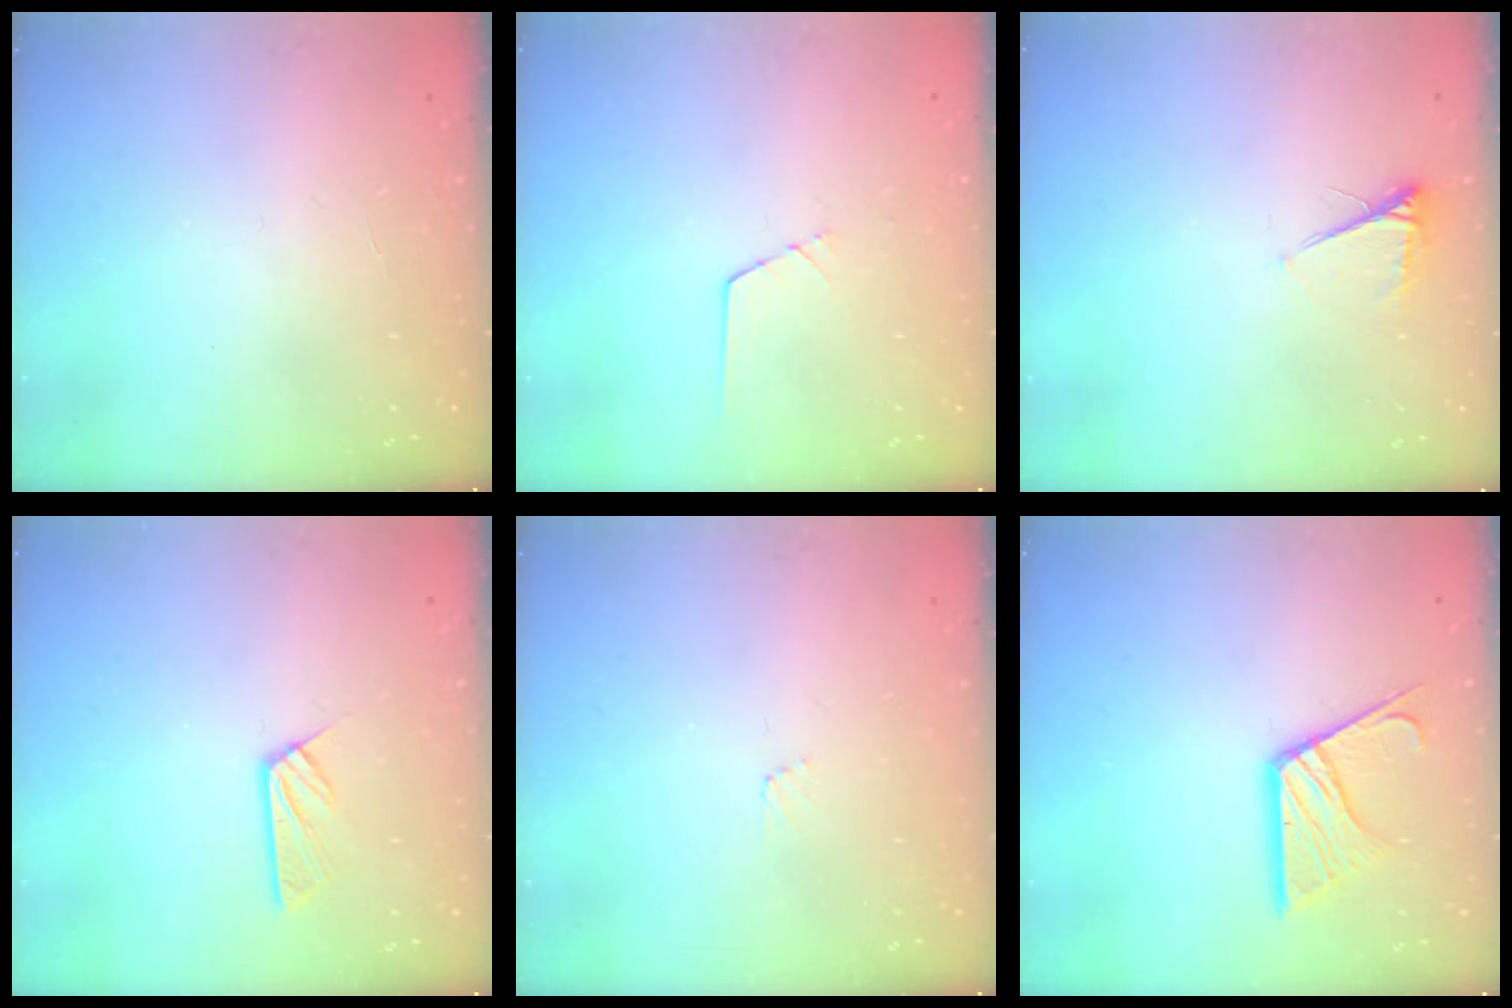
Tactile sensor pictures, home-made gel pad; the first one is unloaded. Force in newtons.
{"total": 1.6, "press": 1.6, "slide": 0.0}
{"total": 4.6, "press": 4.6, "slide": 0.5}
{"total": 5.3, "press": 5.3, "slide": 0.2}
{"total": 3.5, "press": 3.5, "slide": 0.4}
{"total": 14.0, "press": 13.9, "slide": 1.3}